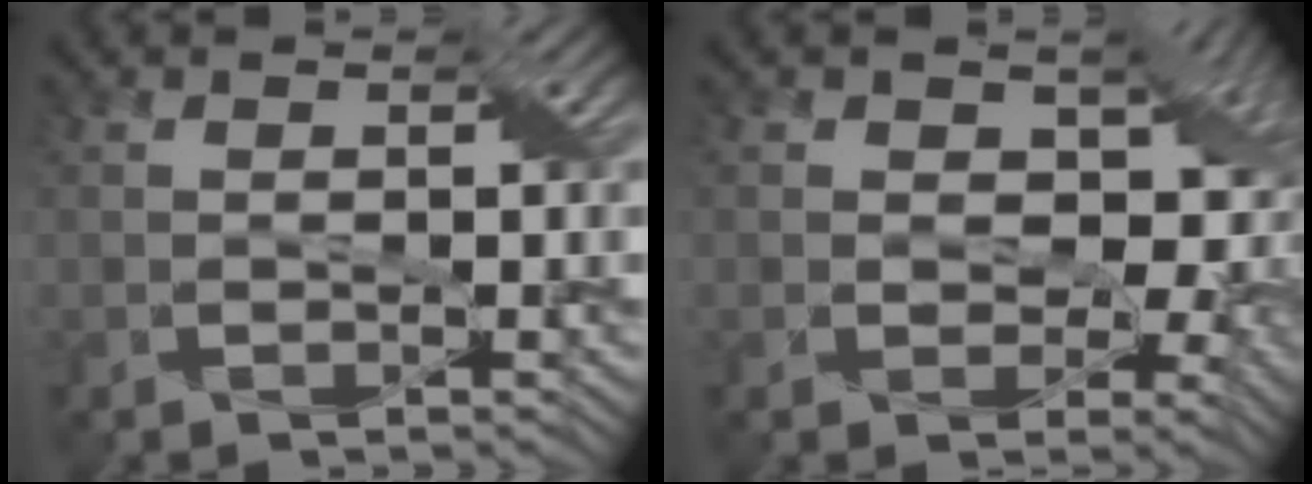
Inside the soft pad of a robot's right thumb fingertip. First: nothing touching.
{"total": 11.6, "force": [0.4, 8.2, 8.2], "torque": [-0.125, -0.008, 0.004]}